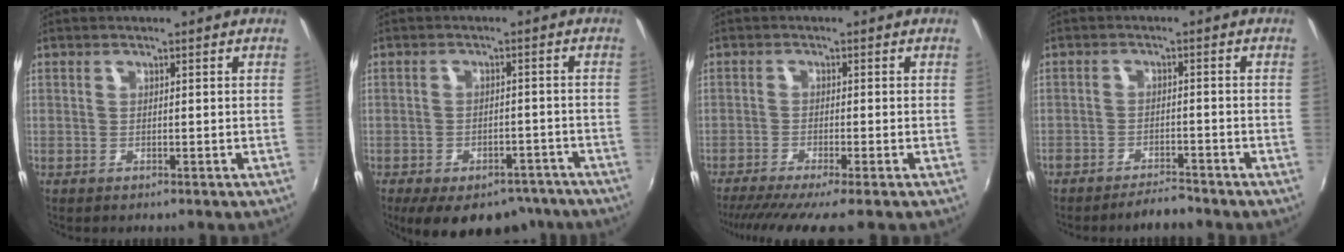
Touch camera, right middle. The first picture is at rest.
{"total": 15.4, "force": [-11.4, 7.4, 7.2], "torque": [-0.145, -0.008, -0.140]}
{"total": 7.9, "force": [-6.5, -0.5, 4.5], "torque": [-0.097, -0.027, -0.105]}
{"total": 4.7, "force": [-4.4, 0.9, 1.3], "torque": [-0.043, -0.002, -0.070]}